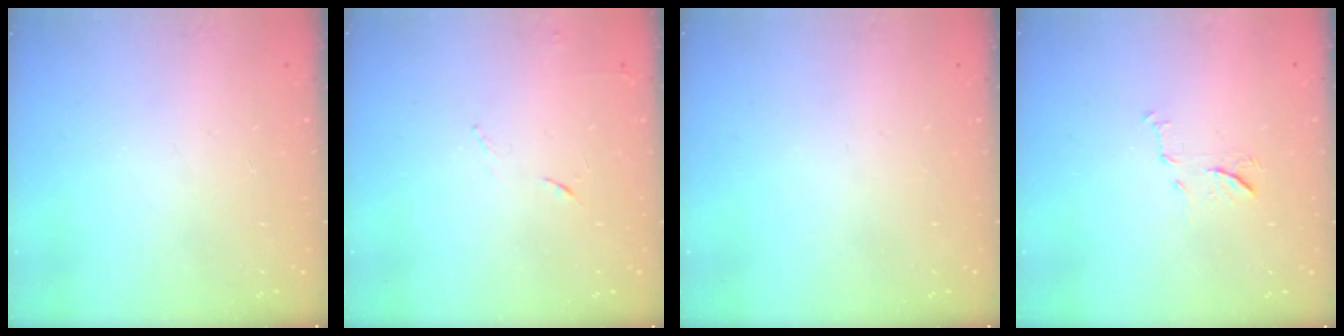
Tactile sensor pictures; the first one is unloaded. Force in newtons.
{"total": 4.8, "press": 4.7, "slide": 0.8}
{"total": 0.0}
{"total": 7.4, "press": 7.3, "slide": 0.6}